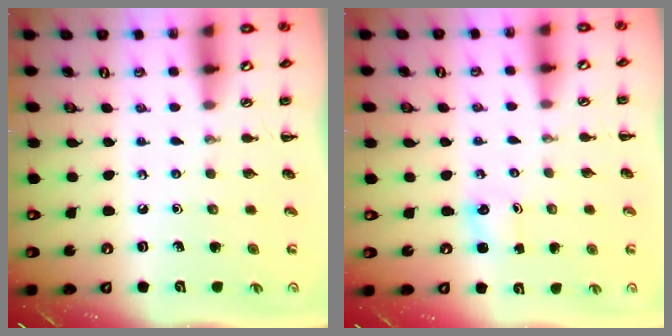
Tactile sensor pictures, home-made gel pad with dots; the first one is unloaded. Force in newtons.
{"total": 1.2, "press": 1.2, "slide": 0.2}